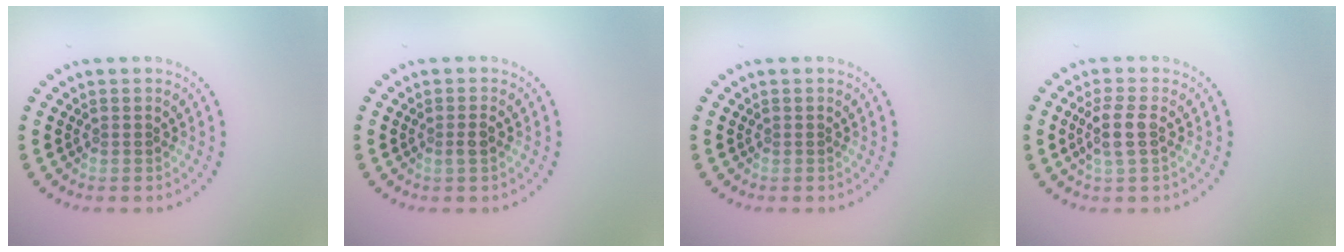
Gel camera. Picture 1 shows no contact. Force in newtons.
{"total": 1.1, "press": 0.9, "slide": 0.6}
{"total": 0.0}
{"total": 2.5, "press": 2.1, "slide": 1.2}